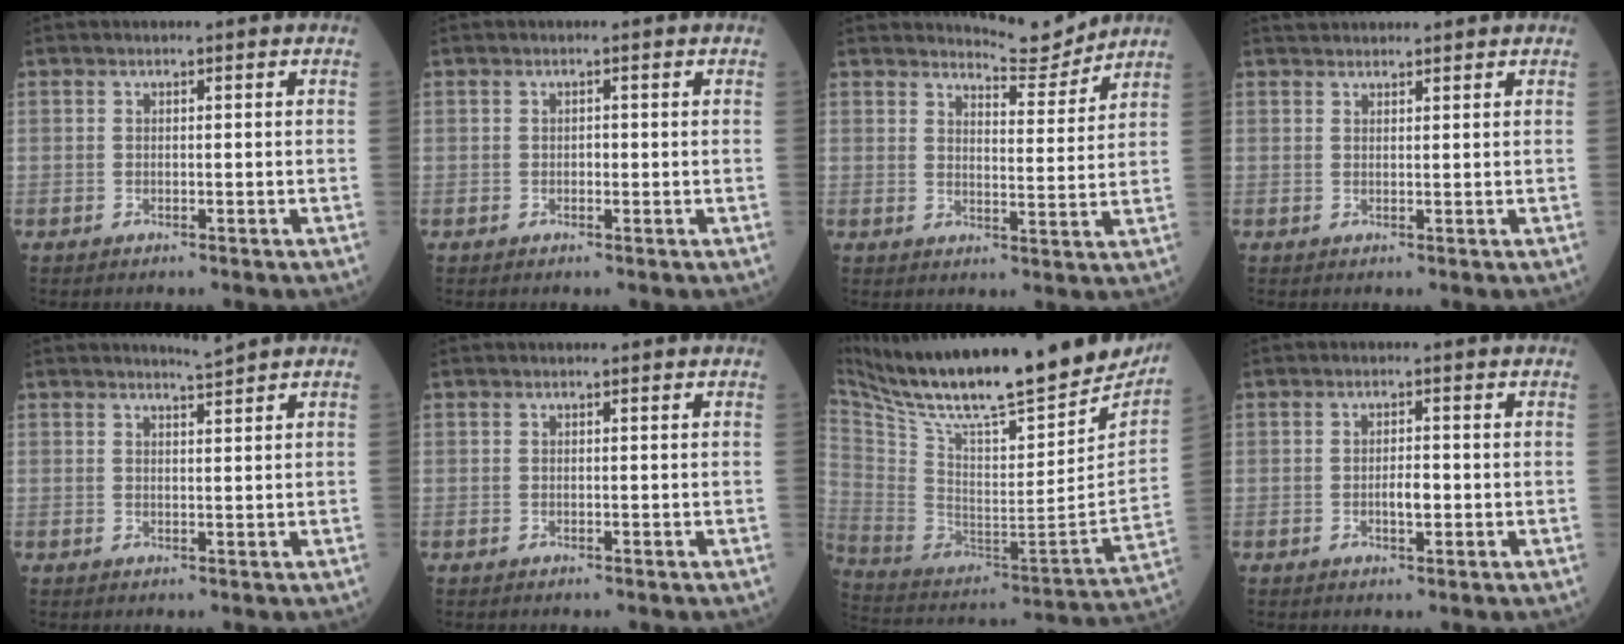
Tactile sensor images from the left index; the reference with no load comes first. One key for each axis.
{"total": 0.6, "fx": -0.1, "fy": 0.4, "fz": 0.5, "tx": -0.008, "ty": 0.001, "tz": -0.002}
{"total": 5.7, "fx": 5.7, "fy": 0.2, "fz": -0.2, "tx": -0.008, "ty": -0.021, "tz": 0.080}
{"total": 3.8, "fx": 3.6, "fy": 0.6, "fz": 0.8, "tx": -0.012, "ty": 0.035, "tz": 0.058}
{"total": 1.8, "fx": 1.5, "fy": -0.9, "fz": -0.1, "tx": -0.011, "ty": -0.014, "tz": 0.031}
{"total": 0.0}
{"total": 28.3, "fx": 24.2, "fy": 4.6, "fz": 13.9, "tx": -0.249, "ty": -0.059, "tz": 0.367}
{"total": 2.3, "fx": -0.5, "fy": 0.8, "fz": 2.1, "tx": -0.039, "ty": 0.002, "tz": -0.007}